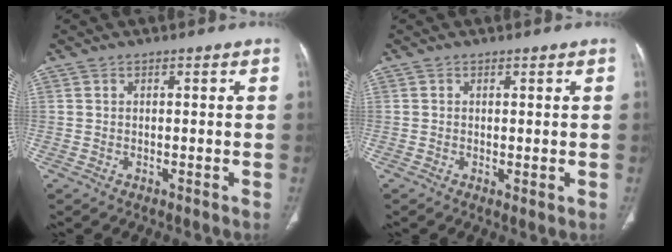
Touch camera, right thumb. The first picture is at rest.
{"total": 1.1, "force": [-0.1, 0.3, 1.1], "torque": [-0.023, -0.006, -0.001]}